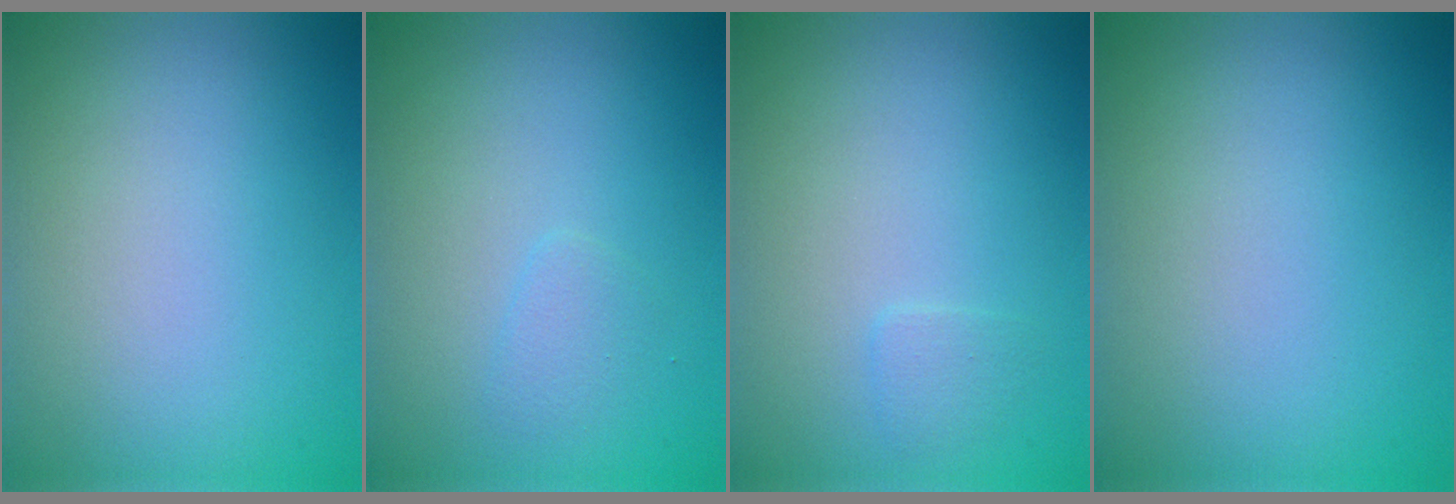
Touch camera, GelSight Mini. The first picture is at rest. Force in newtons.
{"total": 1.0, "press": 1.0, "slide": 0.0}
{"total": 0.8, "press": 0.8, "slide": 0.1}
{"total": 0.0}